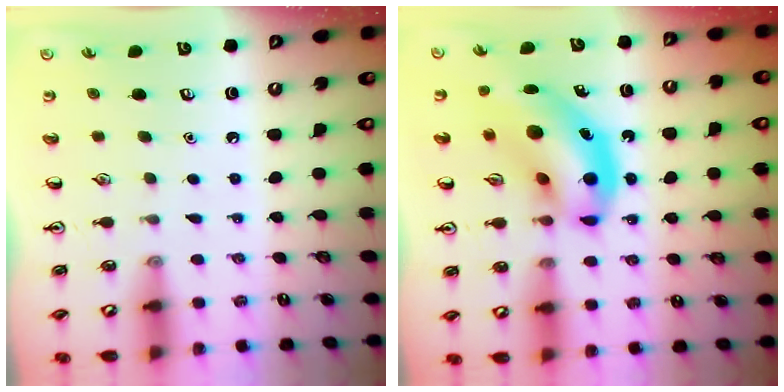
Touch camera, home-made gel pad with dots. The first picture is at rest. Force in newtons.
{"total": 14.9, "press": 14.2, "slide": 4.5}